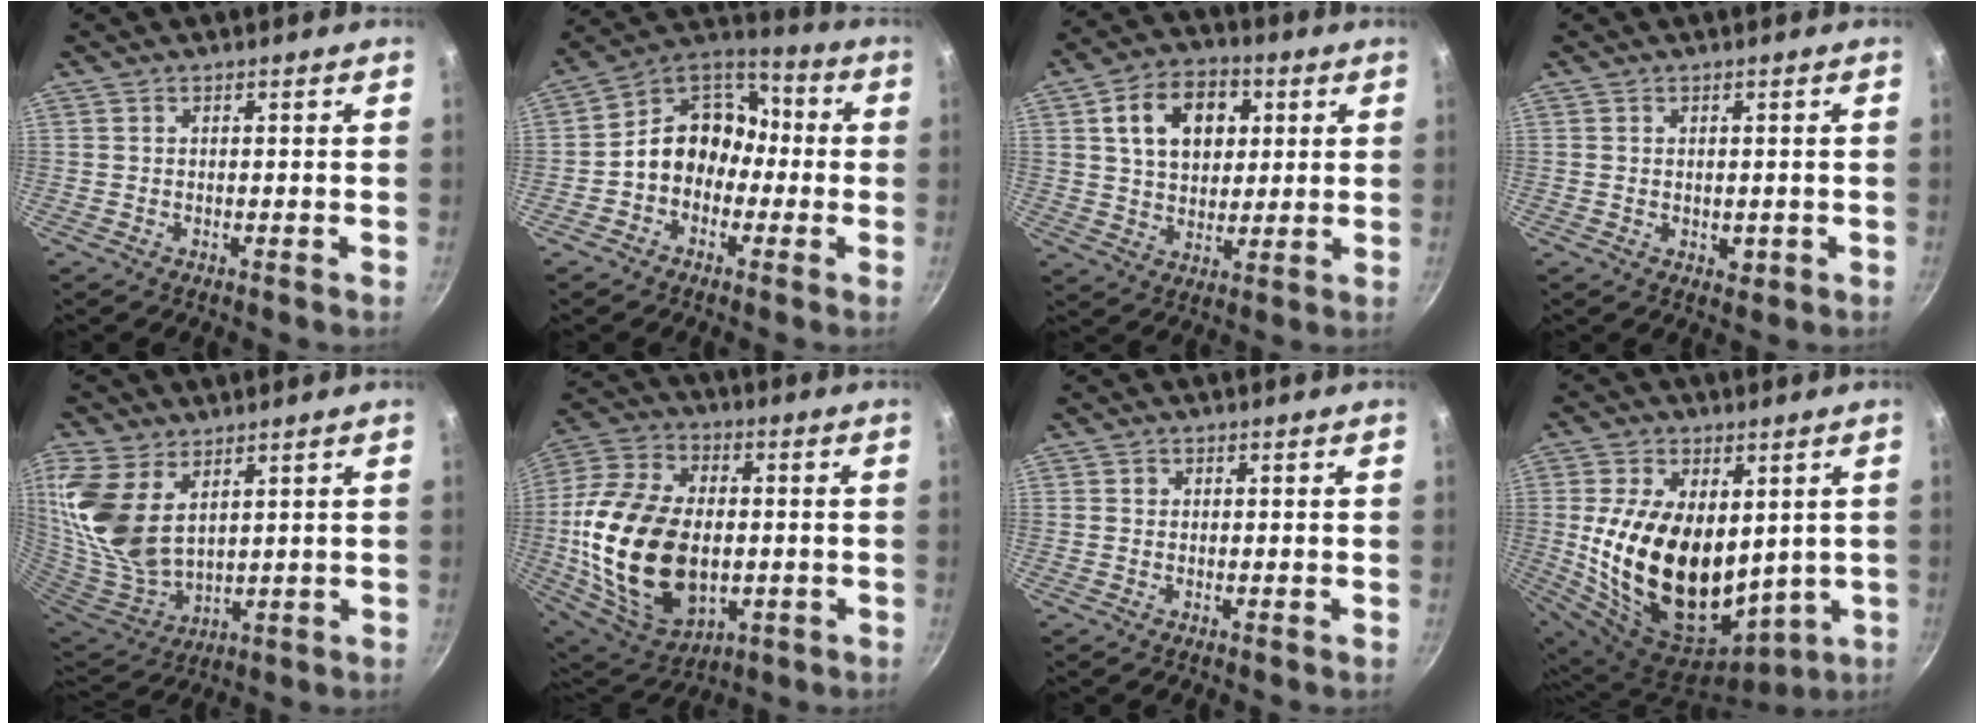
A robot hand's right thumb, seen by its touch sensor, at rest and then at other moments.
{"total": 12.4, "force": [-2.1, 10.2, 6.7], "torque": [-0.060, 0.055, -0.059]}
{"total": 14.5, "force": [3.9, 10.4, 9.4], "torque": [-0.116, 0.002, 0.060]}
{"total": 2.0, "force": [-0.2, 1.4, 1.4], "torque": [-0.017, -0.004, -0.001]}
{"total": 17.2, "force": [7.2, 10.1, 11.9], "torque": [-0.255, -0.033, 0.160]}
{"total": 26.2, "force": [-2.2, 16.6, 20.2], "torque": [-0.382, 0.010, -0.028]}
{"total": 0.6, "force": [0.0, 0.6, 0.1], "torque": [0.004, 0.001, -0.001]}
{"total": 23.7, "force": [2.1, 14.9, 18.3], "torque": [-0.318, -0.028, 0.062]}